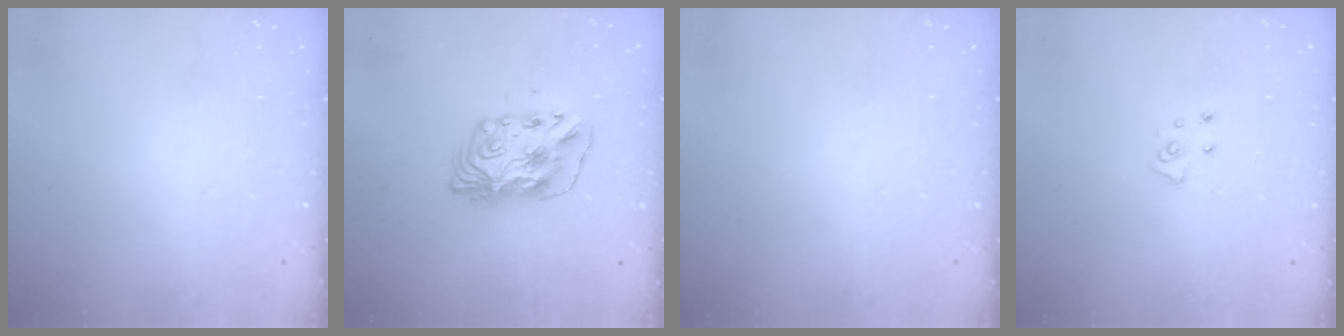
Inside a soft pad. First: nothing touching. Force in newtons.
{"total": 10.3, "press": 10.3, "slide": 0.8}
{"total": 0.0}
{"total": 5.7, "press": 5.7, "slide": 0.4}